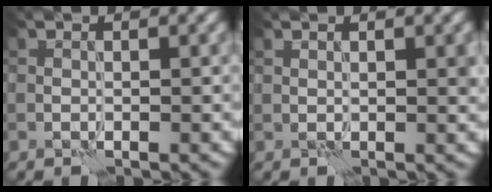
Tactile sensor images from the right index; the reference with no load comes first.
{"total": 0.9, "force": [0.4, 0.4, 0.7], "torque": [-0.013, 0.000, 0.010]}